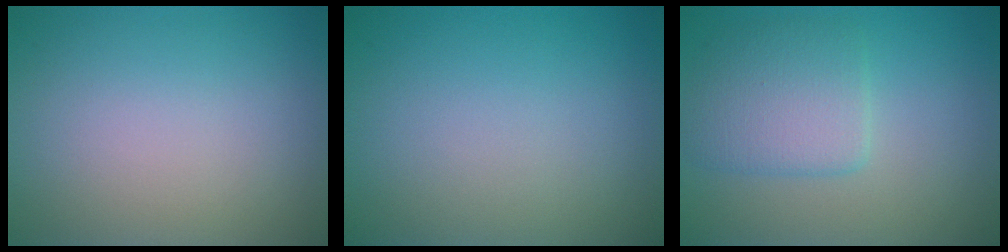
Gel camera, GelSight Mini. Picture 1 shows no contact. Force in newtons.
{"total": 0.0}
{"total": 3.8, "press": 3.8, "slide": 0.1}